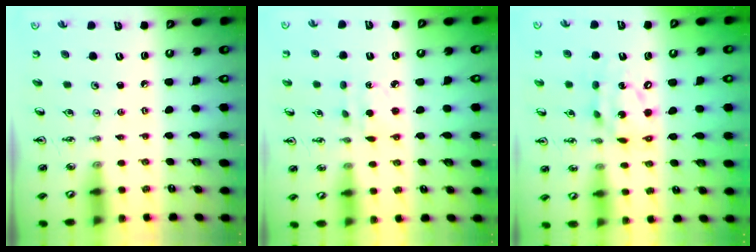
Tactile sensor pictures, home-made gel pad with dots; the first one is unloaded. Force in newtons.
{"total": 3.6, "press": 3.5, "slide": 0.9}
{"total": 14.3, "press": 14.2, "slide": 1.7}